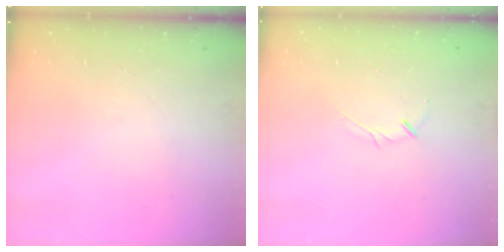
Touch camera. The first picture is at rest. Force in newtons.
{"total": 2.1, "press": 2.1, "slide": 0.4}